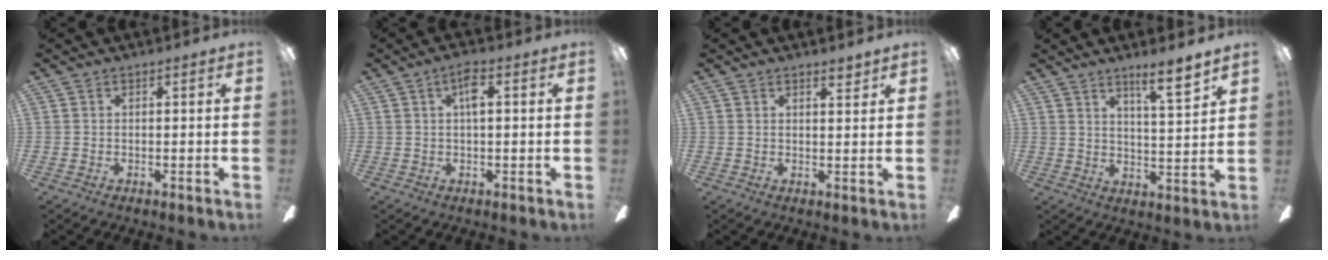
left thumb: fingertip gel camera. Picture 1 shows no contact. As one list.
[{"total": 4.4, "force": [1.4, 1.5, 3.9], "torque": [-0.072, 0.008, 0.020]}, {"total": 2.3, "force": [2.0, 0.6, 1.0], "torque": [-0.005, -0.009, 0.033]}, {"total": 7.7, "force": [6.0, 0.8, 4.9], "torque": [-0.069, -0.038, 0.095]}]